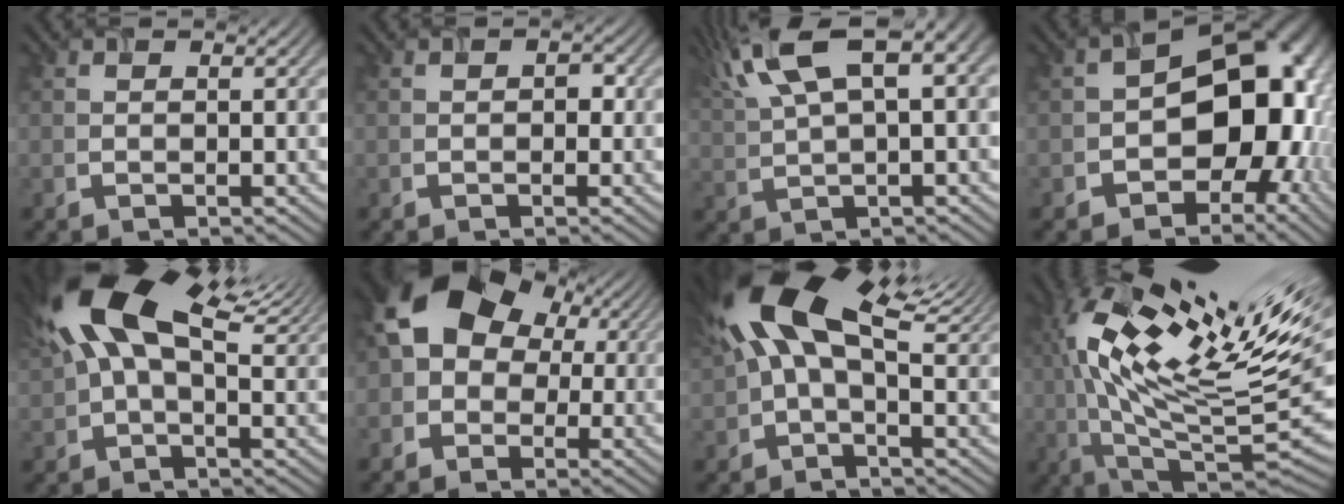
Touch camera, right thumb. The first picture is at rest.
{"total": 0.9, "force": [-0.2, 0.7, 0.5], "torque": [-0.002, 0.003, -0.004]}
{"total": 13.0, "force": [6.1, 3.8, 10.8], "torque": [-0.237, 0.032, 0.123]}
{"total": 16.0, "force": [-3.0, 10.8, 11.3], "torque": [-0.106, -0.008, -0.048]}
{"total": 16.3, "force": [6.6, 7.6, 12.8], "torque": [-0.251, 0.036, 0.102]}
{"total": 13.3, "force": [1.9, 10.9, 7.4], "torque": [-0.139, 0.038, 0.007]}
{"total": 14.5, "force": [5.6, 6.4, 11.8], "torque": [-0.233, 0.021, 0.094]}
{"total": 19.7, "force": [7.1, 6.0, 17.4], "torque": [-0.301, 0.026, 0.127]}